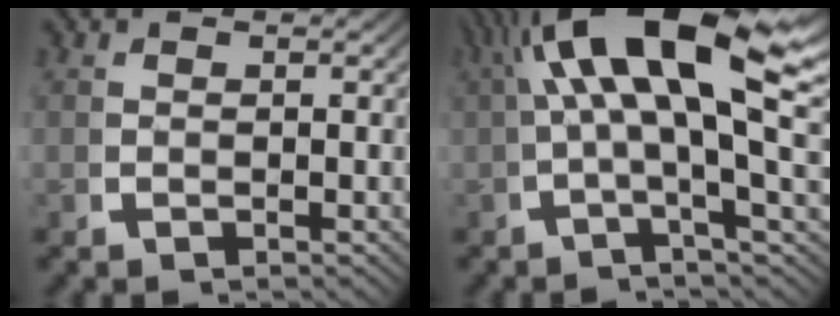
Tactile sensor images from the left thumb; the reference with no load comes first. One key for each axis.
{"total": 12.7, "fx": 3.3, "fy": 4.4, "fz": 11.4, "tx": -0.176, "ty": 0.012, "tz": 0.041}